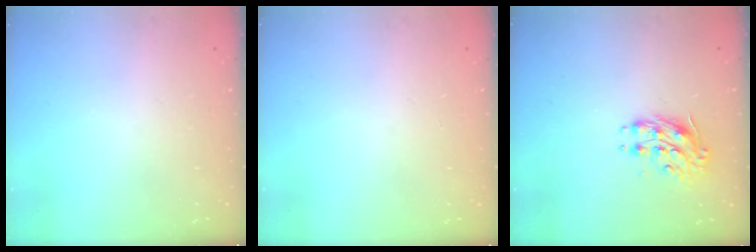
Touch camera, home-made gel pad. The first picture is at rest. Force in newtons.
{"total": 0.0}
{"total": 8.6, "press": 8.5, "slide": 0.9}